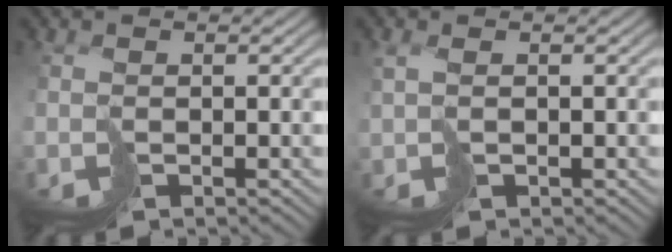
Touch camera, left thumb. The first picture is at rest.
{"total": 1.1, "force": [0.6, 0.2, 0.9], "torque": [-0.026, 0.001, 0.016]}